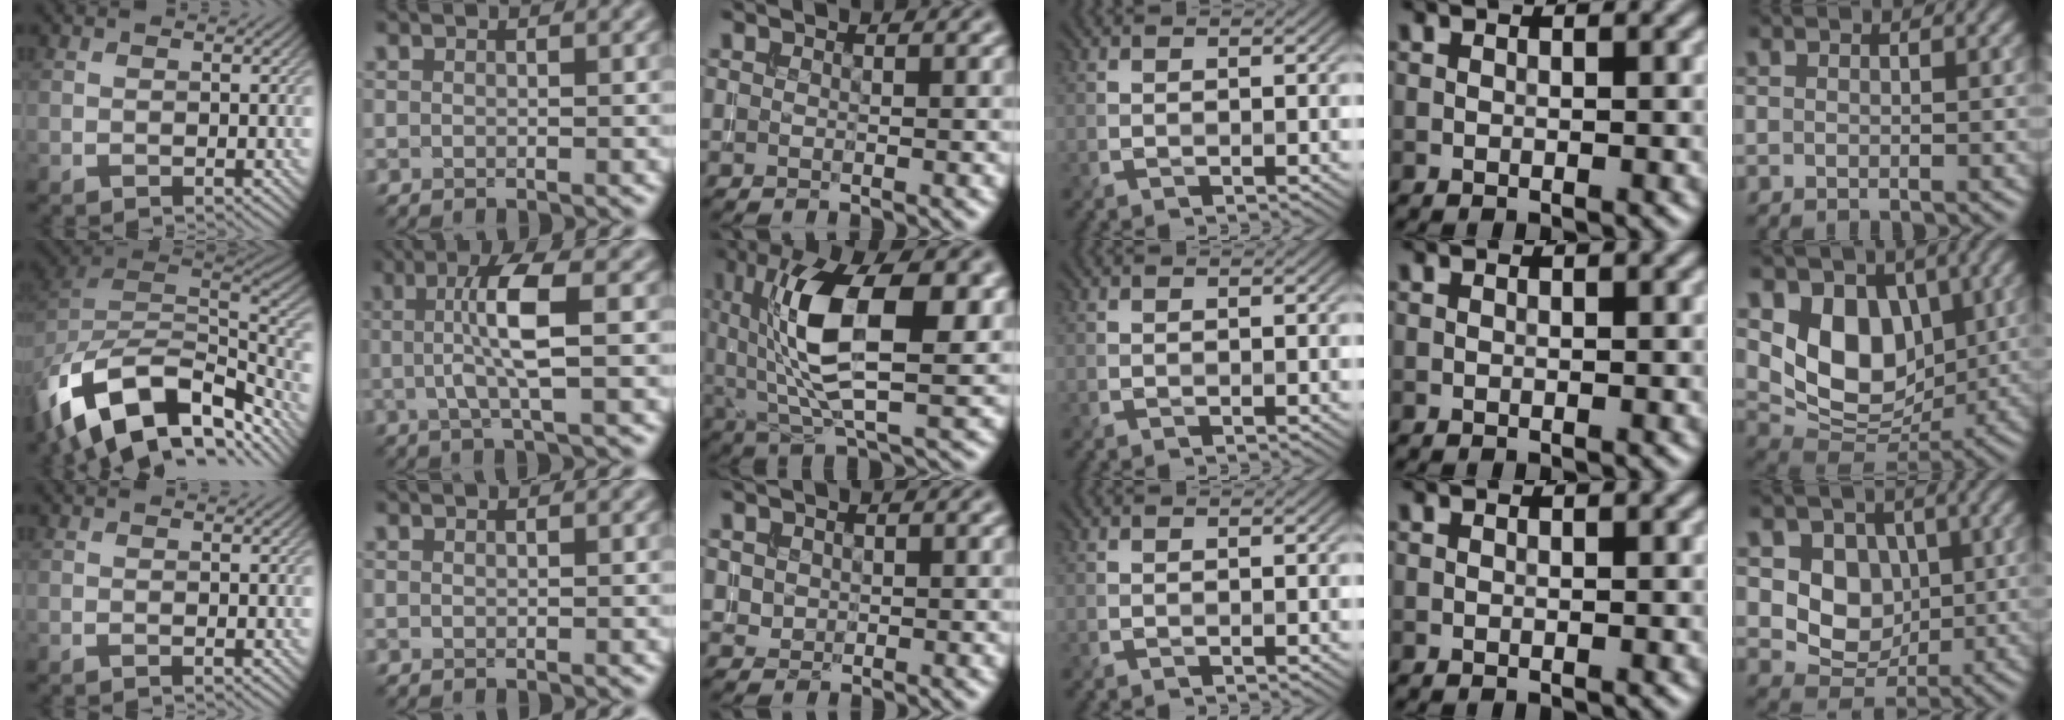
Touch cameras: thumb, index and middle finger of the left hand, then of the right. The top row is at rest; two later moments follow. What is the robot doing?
{"motion": "insert", "object": "drawer"}